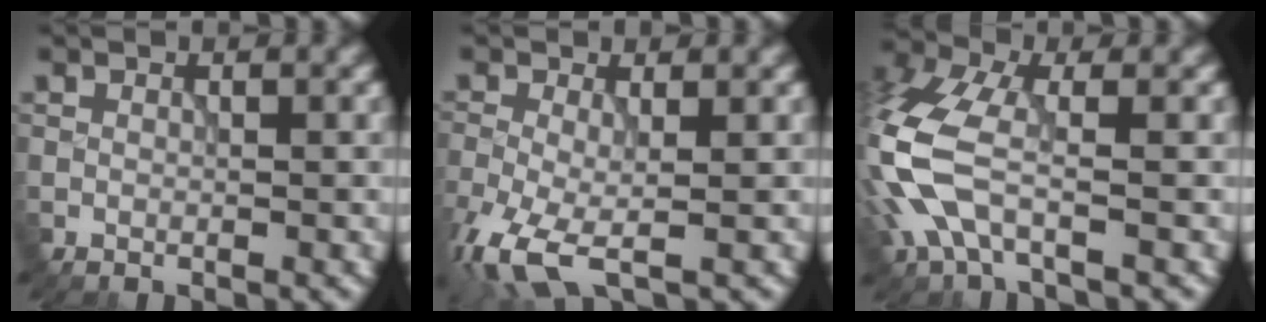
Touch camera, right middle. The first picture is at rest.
{"total": 6.3, "force": [-3.1, 2.5, 4.9], "torque": [-0.119, -0.021, -0.065]}
{"total": 6.8, "force": [-1.6, 3.3, 5.7], "torque": [-0.154, 0.007, -0.051]}